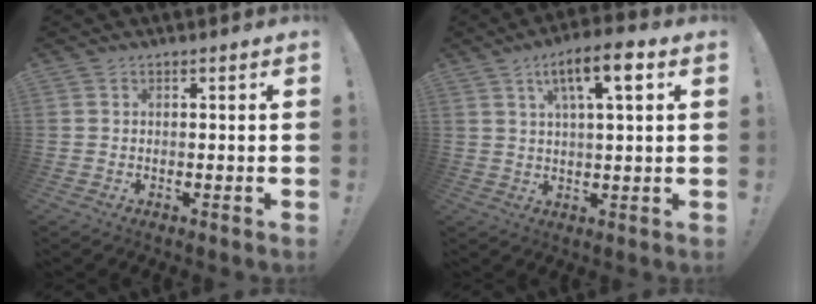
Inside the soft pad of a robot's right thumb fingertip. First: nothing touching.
{"total": 9.4, "force": [3.9, 2.3, 8.3], "torque": [-0.134, -0.004, 0.059]}